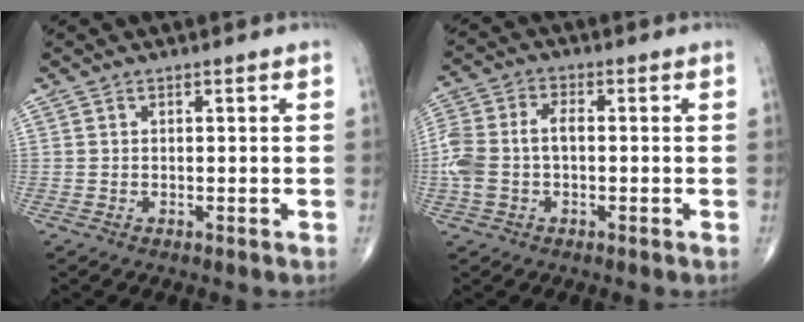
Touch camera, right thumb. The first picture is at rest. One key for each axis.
{"total": 8.9, "fx": -1.0, "fy": 5.3, "fz": 7.1, "tx": -0.173, "ty": 0.027, "tz": -0.022}